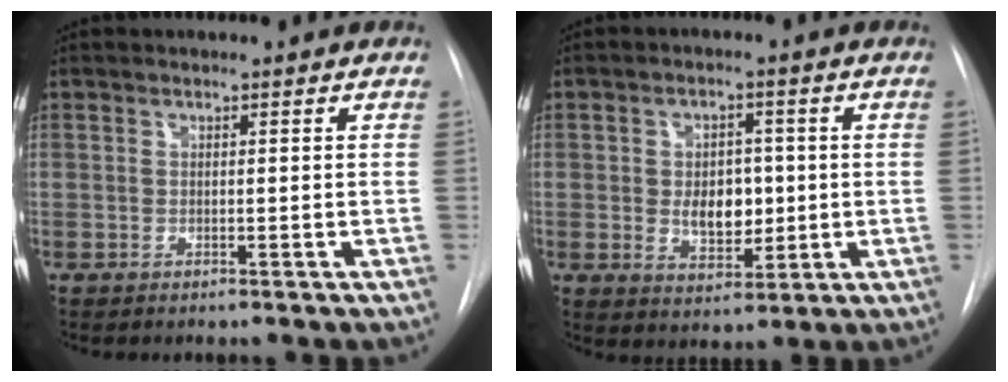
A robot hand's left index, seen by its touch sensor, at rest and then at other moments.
{"total": 6.4, "force": [0.0, 4.2, 4.9], "torque": [-0.073, 0.004, 0.009]}